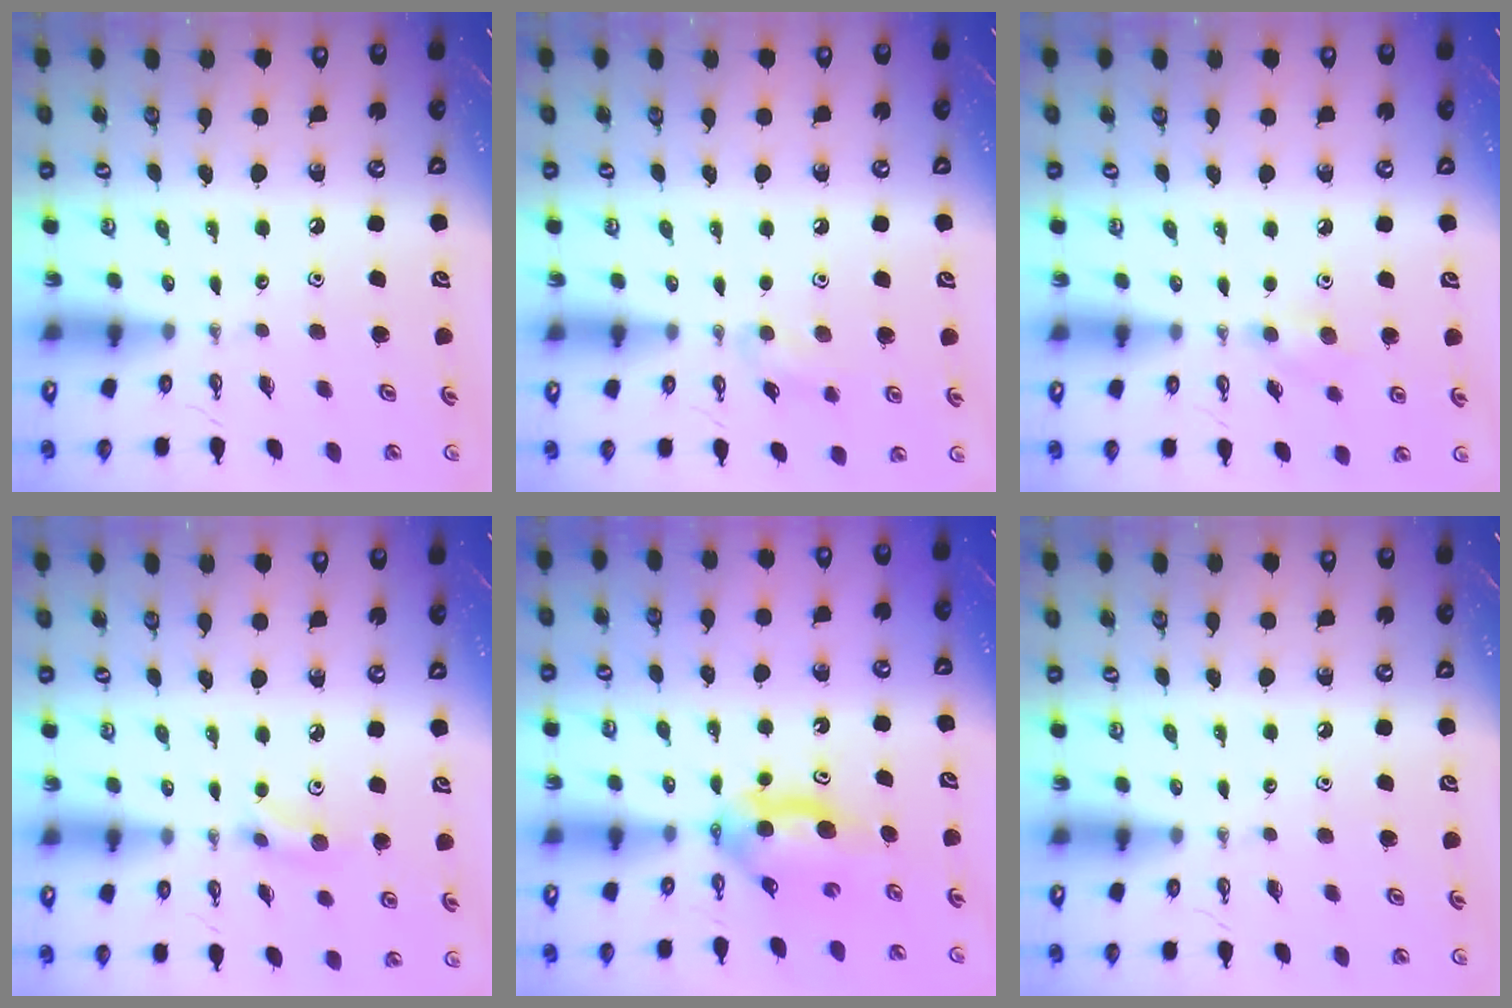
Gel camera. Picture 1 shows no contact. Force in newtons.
{"total": 8.2, "press": 7.4, "slide": 3.4}
{"total": 5.3, "press": 5.2, "slide": 1.1}
{"total": 4.6, "press": 4.5, "slide": 0.8}
{"total": 9.0, "press": 4.8, "slide": 7.6}
{"total": 0.0}